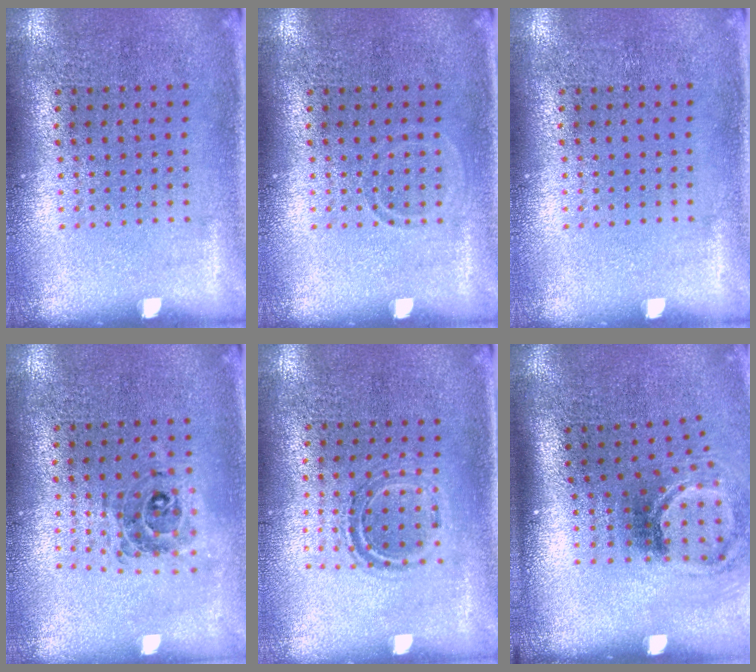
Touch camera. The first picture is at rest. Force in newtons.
{"total": 0.7, "press": 0.6, "slide": 0.3}
{"total": 0.0}
{"total": 0.7, "press": 0.7, "slide": 0.2}
{"total": 1.1, "press": 1.0, "slide": 0.5}
{"total": 2.1, "press": 1.3, "slide": 1.6}